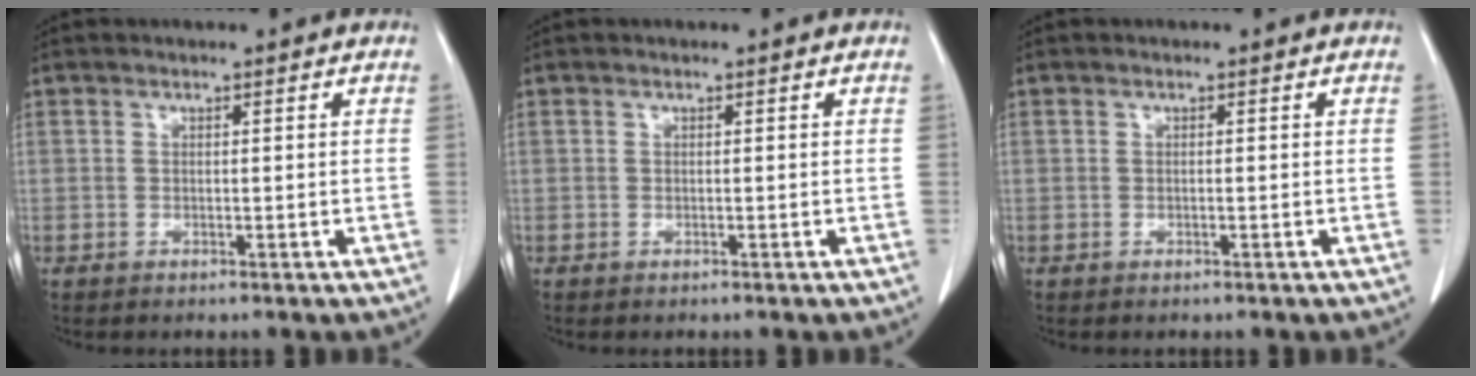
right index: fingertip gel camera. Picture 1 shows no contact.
{"total": 0.0}
{"total": 0.0}